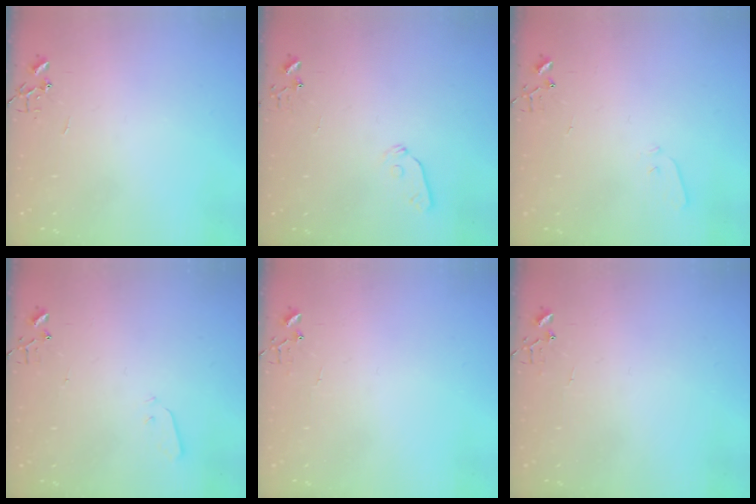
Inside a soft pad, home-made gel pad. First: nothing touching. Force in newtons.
{"total": 6.0, "press": 5.9, "slide": 0.9}
{"total": 3.6, "press": 3.5, "slide": 0.6}
{"total": 2.9, "press": 2.8, "slide": 0.8}
{"total": 4.2, "press": 4.2, "slide": 0.3}
{"total": 4.2, "press": 4.2, "slide": 0.3}